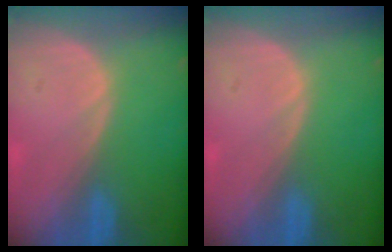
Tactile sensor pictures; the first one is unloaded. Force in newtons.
{"total": 0.0}